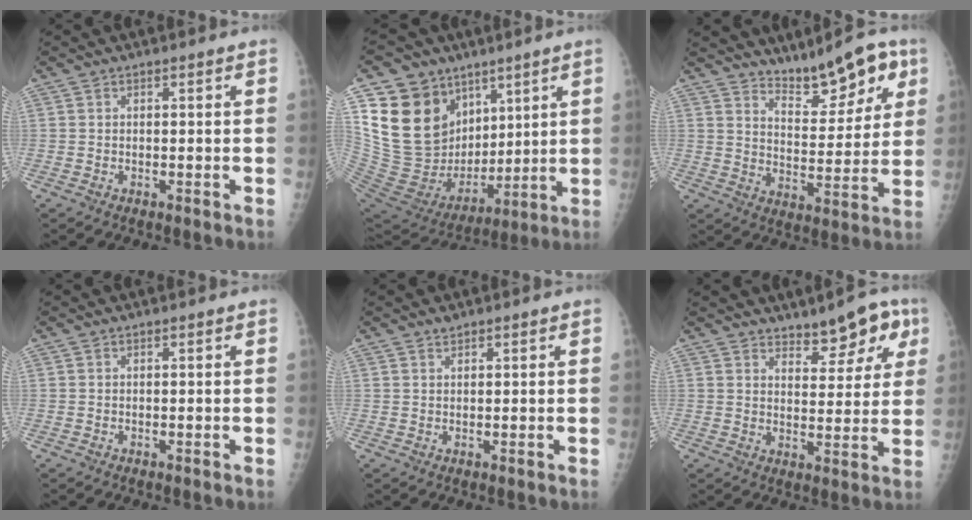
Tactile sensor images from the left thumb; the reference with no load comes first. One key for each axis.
{"total": 22.9, "fx": 9.8, "fy": 17.3, "fz": 11.5, "tx": -0.194, "ty": -0.018, "tz": 0.206}
{"total": 12.0, "fx": 8.3, "fy": 4.3, "fz": 7.5, "tx": -0.079, "ty": -0.044, "tz": 0.136}
{"total": 0.0}
{"total": 0.8, "fx": 0.7, "fy": 0.4, "fz": 0.1, "tx": 0.006, "ty": -0.005, "tz": 0.011}
{"total": 8.6, "fx": 5.5, "fy": 3.8, "fz": 5.4, "tx": -0.037, "ty": -0.026, "tz": 0.077}